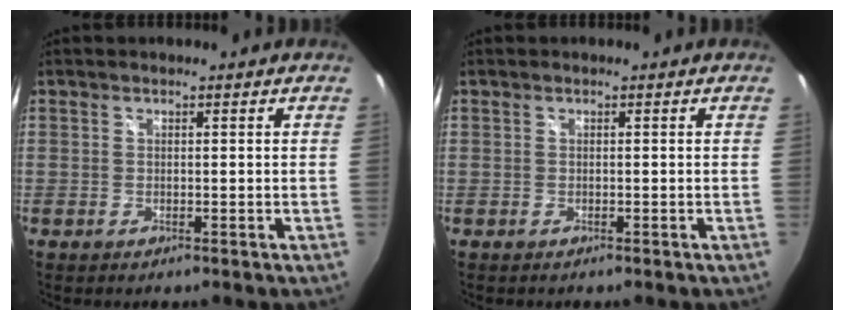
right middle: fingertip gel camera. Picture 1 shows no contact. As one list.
[{"total": 0.0}]